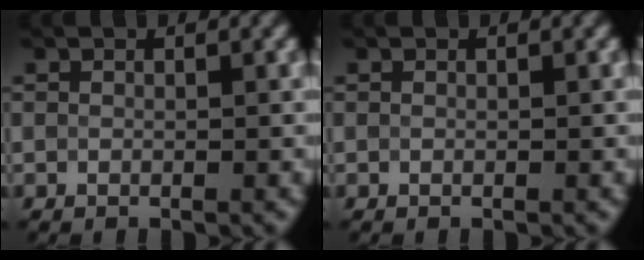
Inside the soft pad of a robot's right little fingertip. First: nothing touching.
{"total": 0.0}